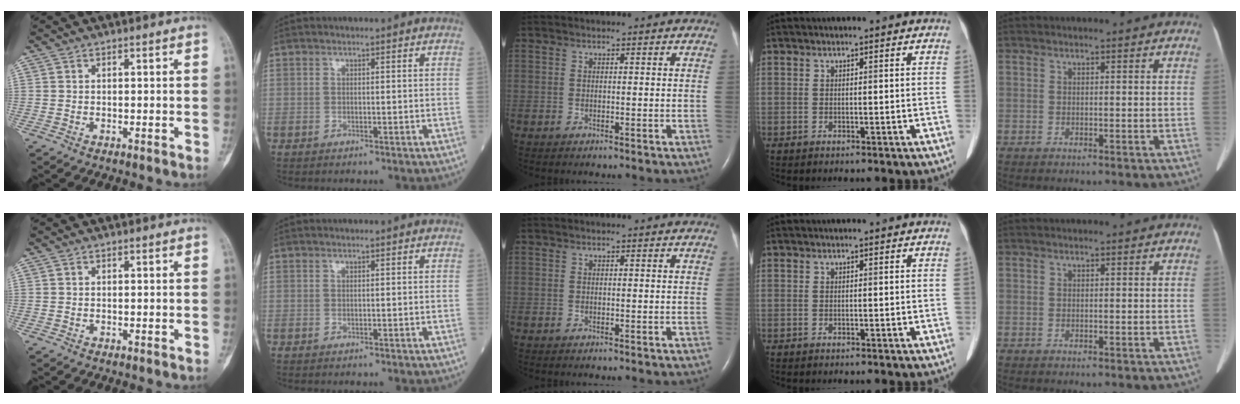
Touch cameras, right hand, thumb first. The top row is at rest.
{}